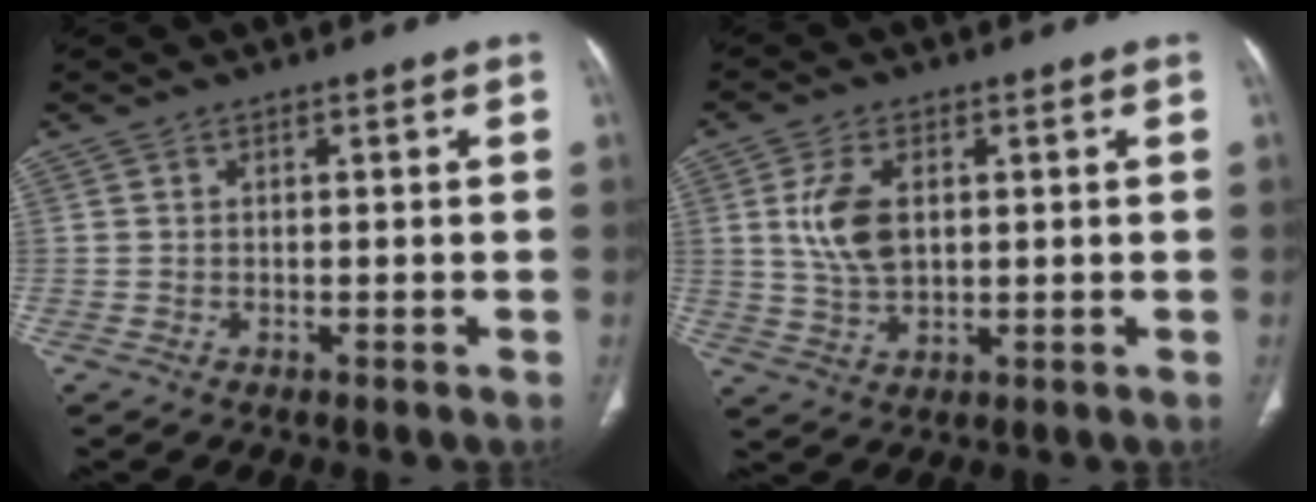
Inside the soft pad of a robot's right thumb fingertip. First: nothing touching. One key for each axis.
{"total": 7.9, "fx": 1.6, "fy": 4.6, "fz": 6.2, "tx": -0.125, "ty": -0.005, "tz": 0.037}